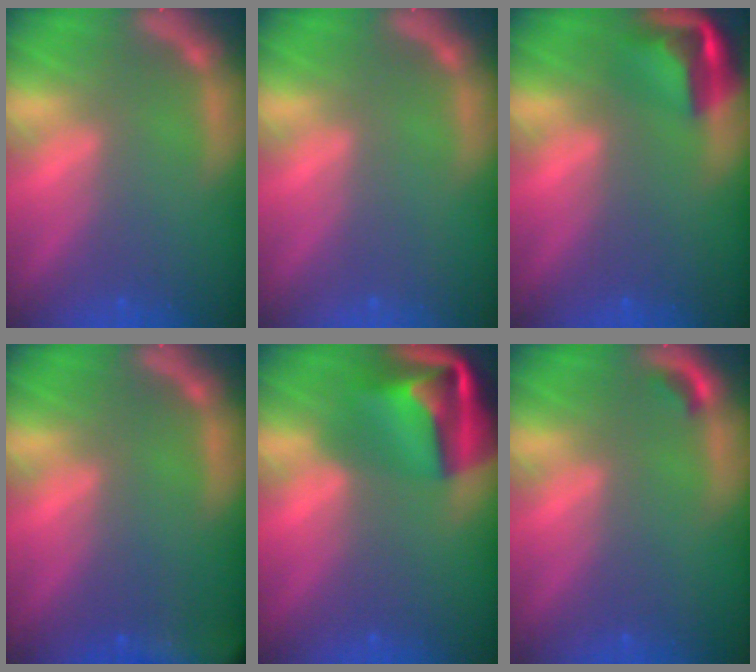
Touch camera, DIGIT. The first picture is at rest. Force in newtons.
{"total": 0.0}
{"total": 5.0}
{"total": 9.0}
{"total": 9.5}
{"total": 0.9}